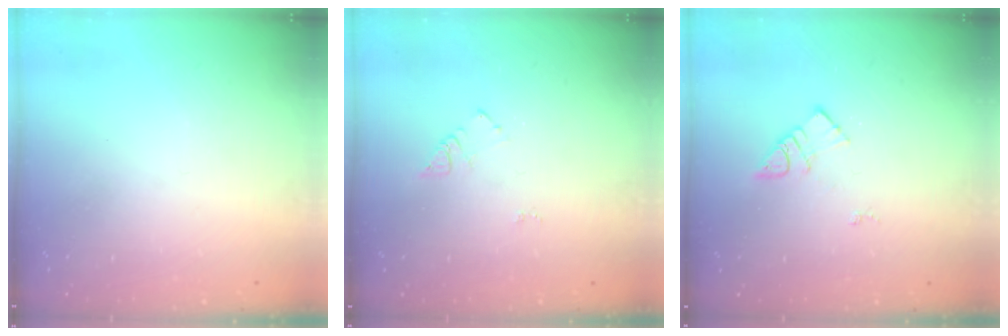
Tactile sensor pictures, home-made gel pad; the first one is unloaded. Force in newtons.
{"total": 5.4, "press": 5.4, "slide": 0.5}
{"total": 6.6, "press": 6.6, "slide": 0.7}